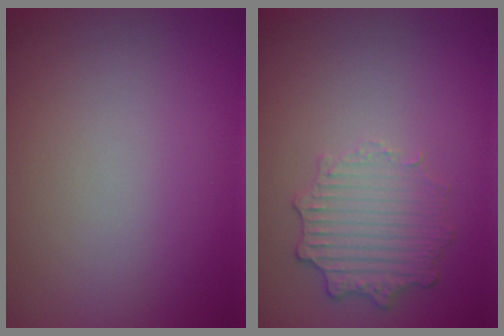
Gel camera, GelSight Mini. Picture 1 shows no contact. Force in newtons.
{"total": 2.9, "press": 2.4, "slide": 1.6}